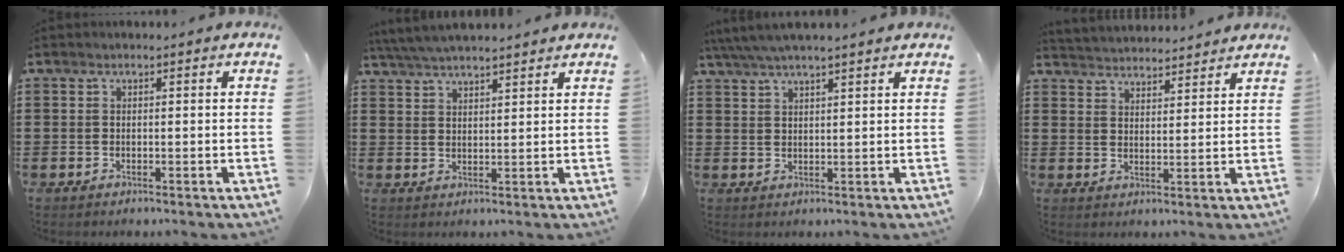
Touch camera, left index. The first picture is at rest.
{"total": 4.2, "force": [4.1, 0.1, 1.3], "torque": [-0.038, -0.010, 0.074]}
{"total": 3.9, "force": [3.3, 0.2, 2.0], "torque": [-0.047, -0.005, 0.060]}
{"total": 3.5, "force": [3.5, 0.0, -0.5], "torque": [-0.003, -0.017, 0.063]}